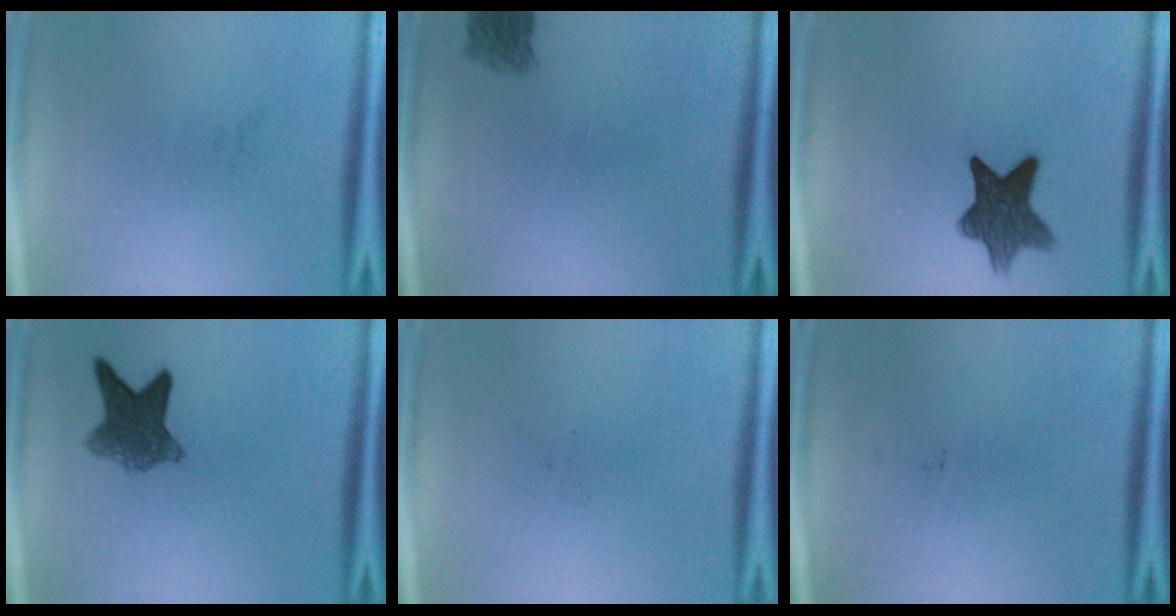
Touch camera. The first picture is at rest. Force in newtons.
{"total": 2.6}
{"total": 9.8}
{"total": 7.8}
{"total": 0.0}
{"total": 0.0}